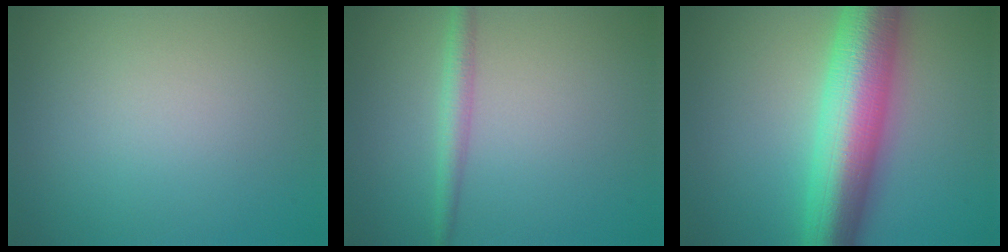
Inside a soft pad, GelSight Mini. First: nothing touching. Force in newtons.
{"total": 2.0, "press": 2.0, "slide": 0.0}
{"total": 11.1, "press": 11.1, "slide": 0.1}